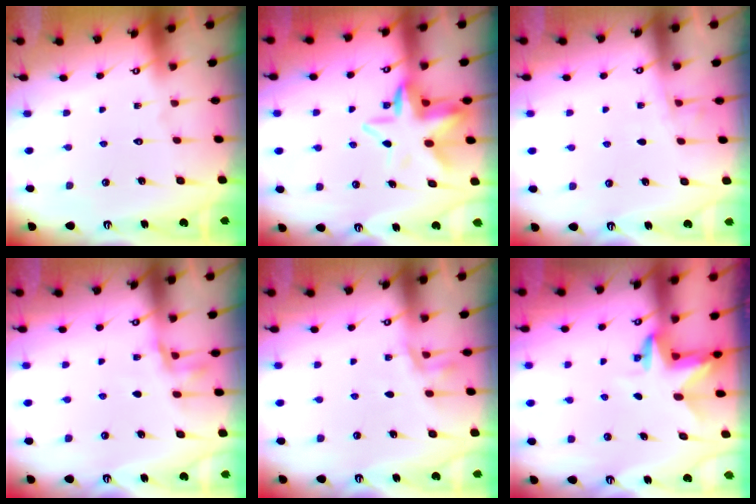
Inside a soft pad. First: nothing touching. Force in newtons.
{"total": 8.6, "press": 8.2, "slide": 2.6}
{"total": 2.6, "press": 2.5, "slide": 0.4}
{"total": 6.0, "press": 5.8, "slide": 1.3}
{"total": 5.9, "press": 5.4, "slide": 2.4}
{"total": 3.4, "press": 3.4, "slide": 0.1}